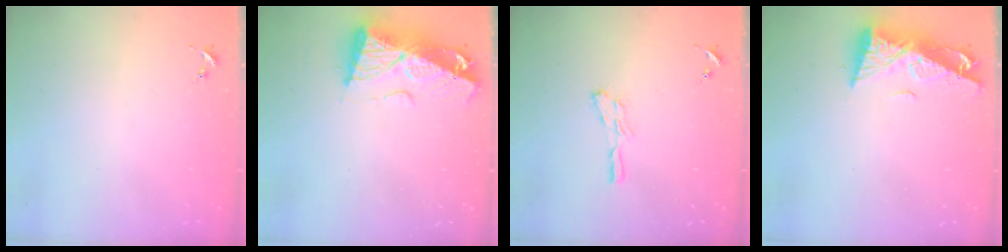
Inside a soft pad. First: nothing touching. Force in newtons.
{"total": 12.8, "press": 12.8, "slide": 1.2}
{"total": 4.8, "press": 4.7, "slide": 0.3}
{"total": 10.6, "press": 10.5, "slide": 1.4}